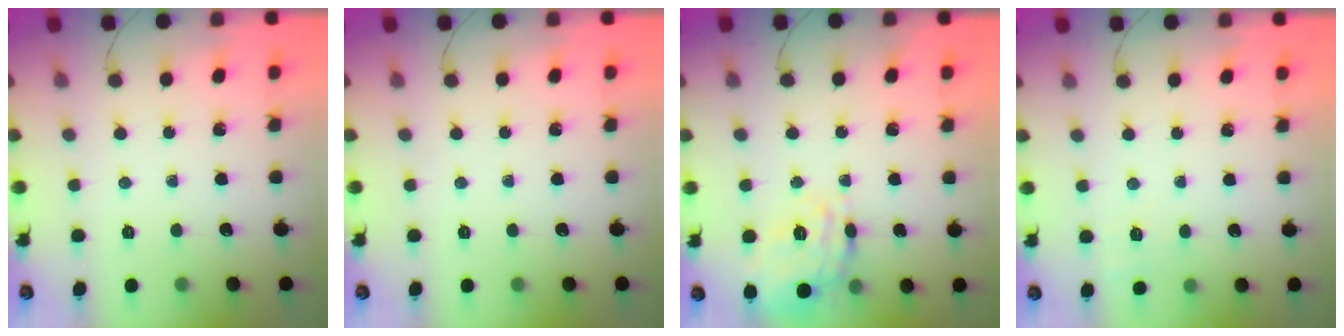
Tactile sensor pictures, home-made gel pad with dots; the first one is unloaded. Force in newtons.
{"total": 0.0}
{"total": 17.9, "press": 17.8, "slide": 0.5}
{"total": 3.7, "press": 3.3, "slide": 1.7}